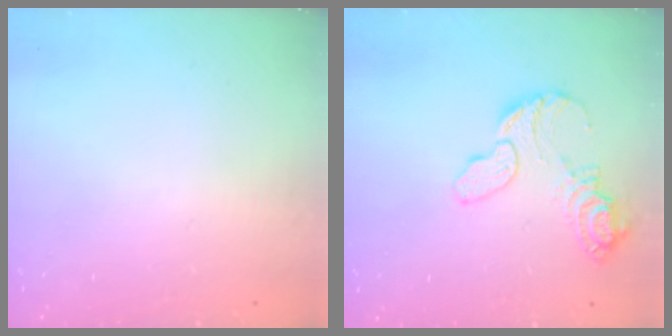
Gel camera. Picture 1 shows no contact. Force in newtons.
{"total": 10.9, "press": 10.8, "slide": 1.0}